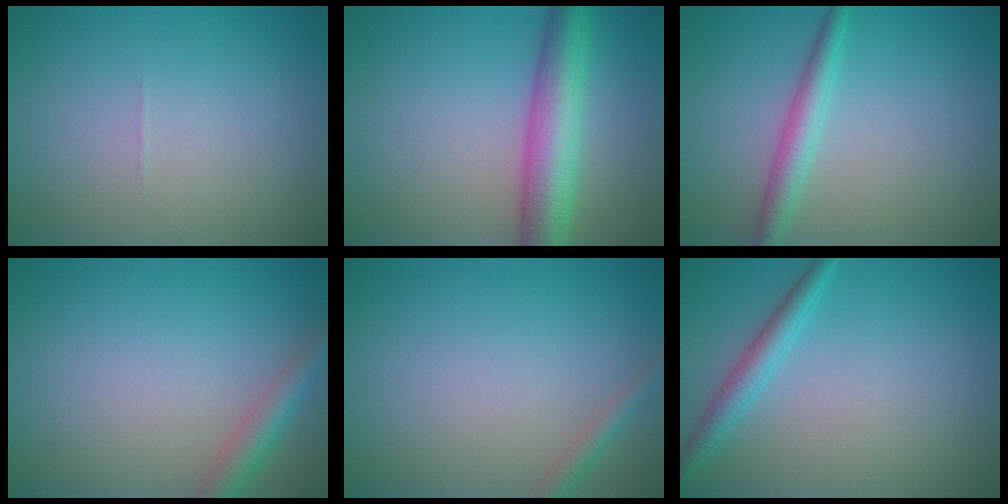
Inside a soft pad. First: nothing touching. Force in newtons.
{"total": 6.5, "press": 6.5, "slide": 0.4}
{"total": 2.6, "press": 2.6, "slide": 0.1}
{"total": 2.8, "press": 2.8, "slide": 0.1}
{"total": 1.4, "press": 1.4, "slide": 0.1}
{"total": 2.3, "press": 2.3, "slide": 0.1}